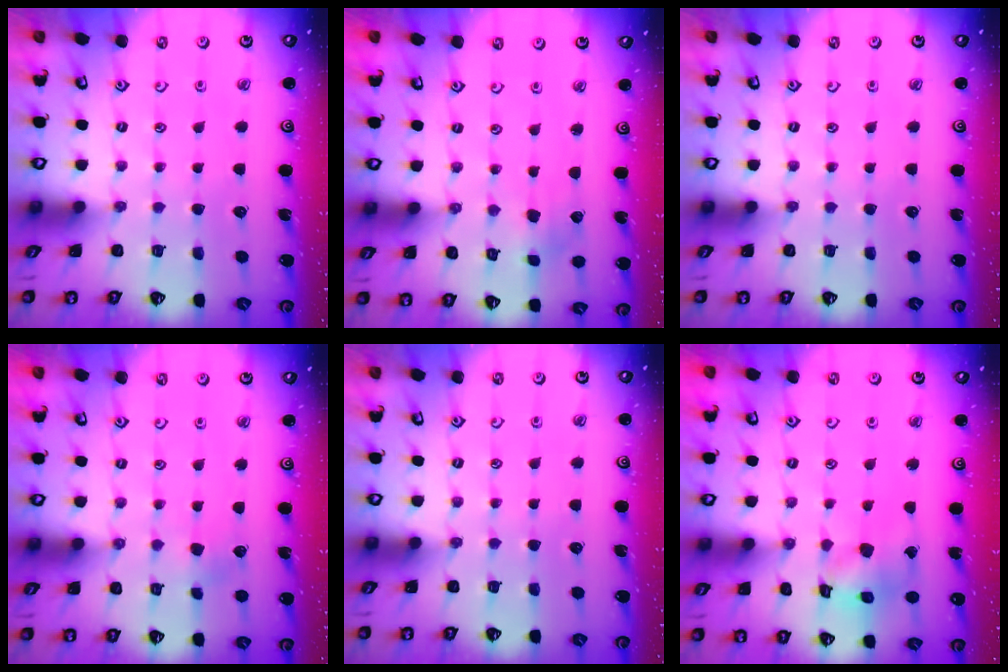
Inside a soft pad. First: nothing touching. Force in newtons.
{"total": 2.3, "press": 2.3, "slide": 0.5}
{"total": 0.0}
{"total": 1.3, "press": 1.3, "slide": 0.2}
{"total": 0.0}
{"total": 12.3, "press": 12.2, "slide": 1.5}